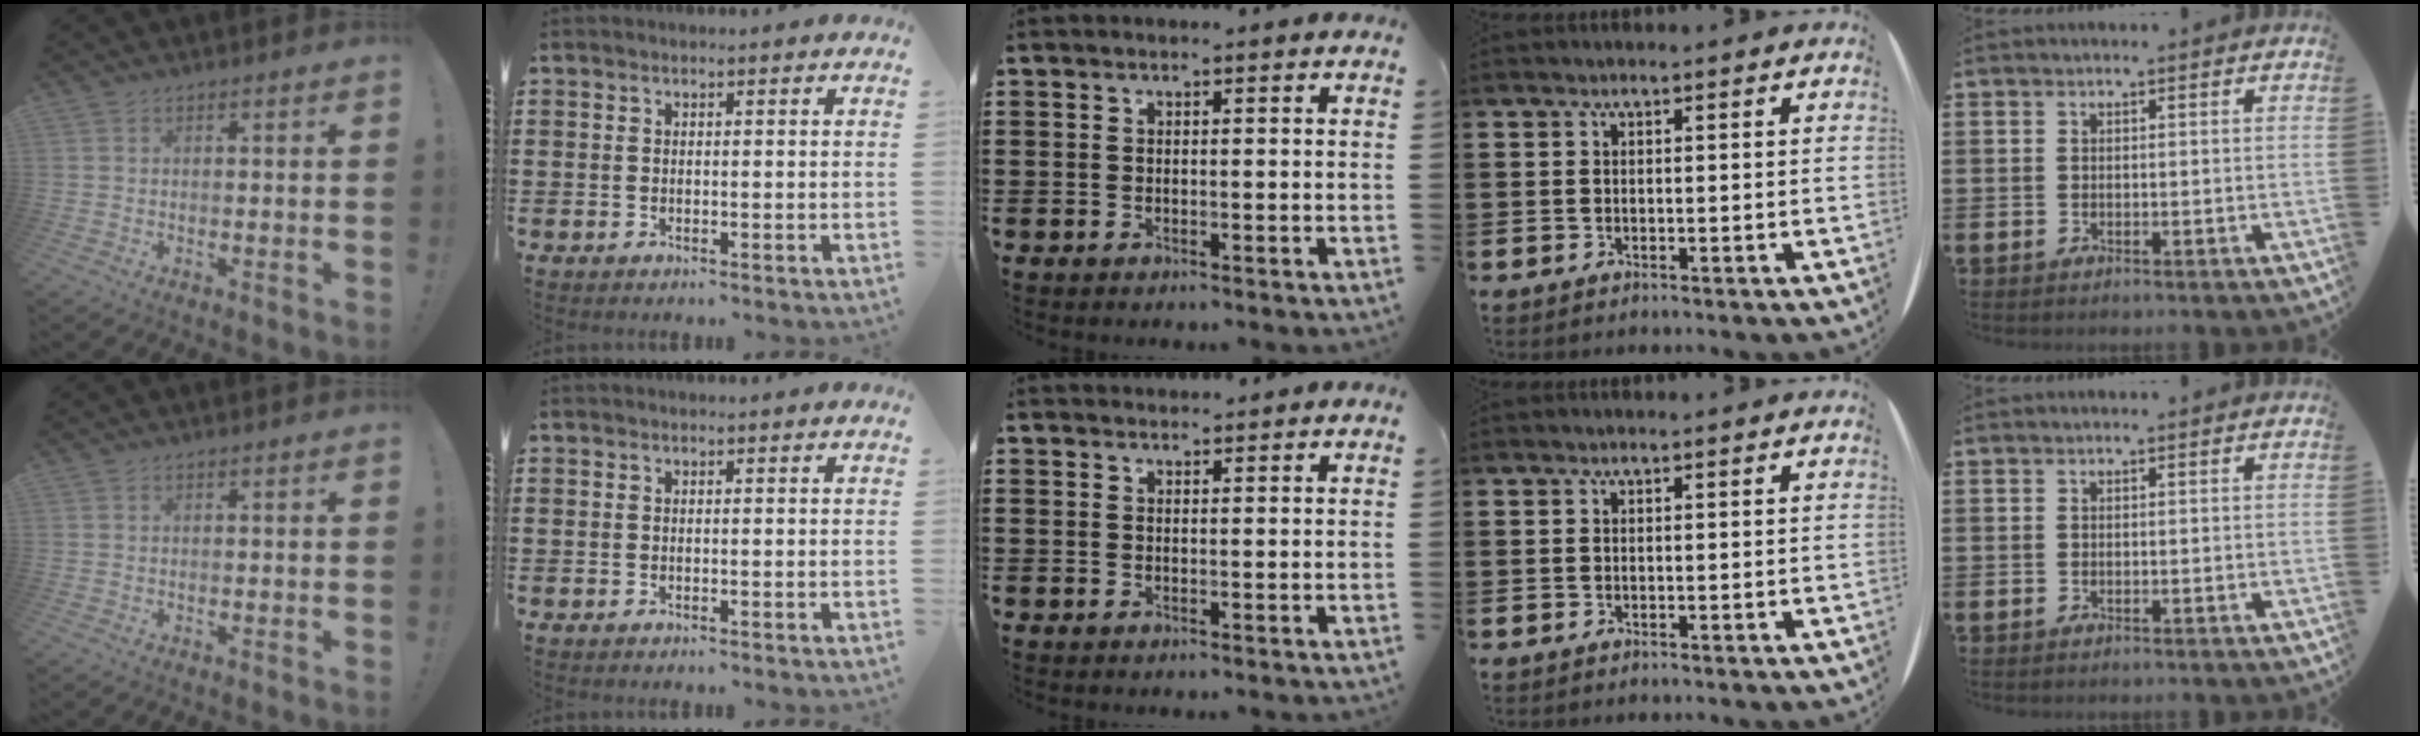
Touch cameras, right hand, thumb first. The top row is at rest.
{"middle": {"total": 1.3, "force": [1.2, 0.1, -0.1], "torque": [-0.002, -0.002, 0.025]}}